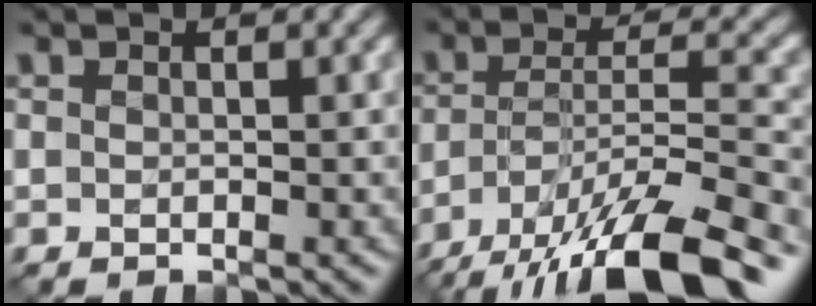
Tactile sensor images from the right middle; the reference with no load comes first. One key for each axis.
{"total": 13.4, "fx": -9.7, "fy": 3.7, "fz": 8.5, "tx": -0.161, "ty": -0.006, "tz": -0.167}